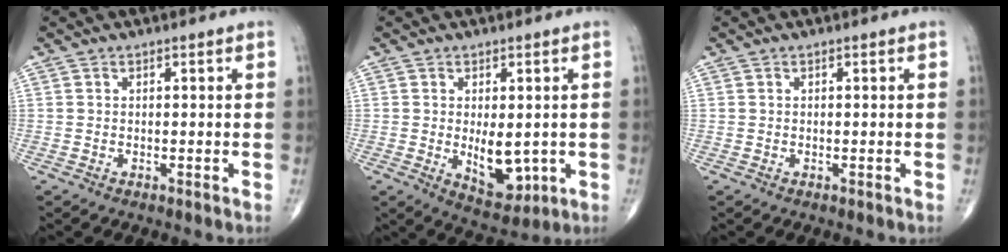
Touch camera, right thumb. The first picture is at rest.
{"total": 7.7, "force": [-0.7, 4.1, 6.5], "torque": [-0.070, -0.017, 0.006]}
{"total": 0.0}